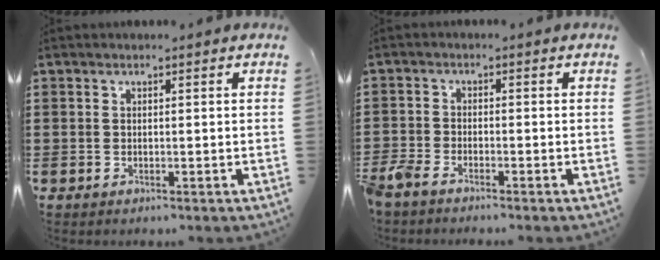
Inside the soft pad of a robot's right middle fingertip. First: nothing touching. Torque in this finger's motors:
{"motor_torque": [1.28, -0.41, 0.40, 0.10]}